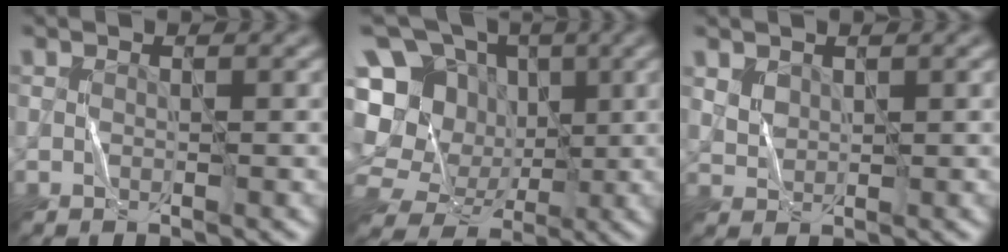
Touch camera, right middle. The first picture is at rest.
{"total": 15.1, "force": [-0.8, 13.4, 6.9], "torque": [-0.163, 0.024, -0.021]}
{"total": 1.5, "force": [0.9, 1.0, 0.6], "torque": [-0.017, 0.000, 0.023]}